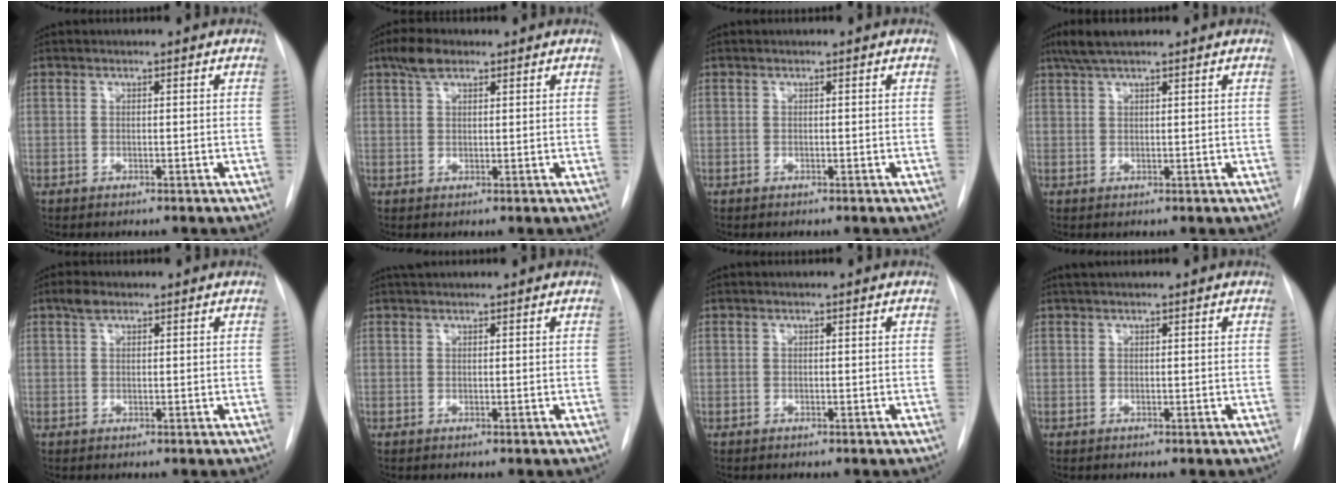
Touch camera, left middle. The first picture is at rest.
{"total": 3.5, "force": [2.3, 1.5, 2.1], "torque": [-0.047, 0.011, 0.044]}
{"total": 0.0}
{"total": 4.4, "force": [3.4, 0.6, 2.7], "torque": [-0.058, 0.017, 0.065]}
{"total": 1.7, "force": [1.1, 0.8, 0.9], "torque": [-0.021, 0.009, 0.020]}
{"total": 2.0, "force": [1.9, 0.3, 0.6], "torque": [-0.009, 0.022, 0.032]}
{"total": 0.0}
{"total": 1.5, "force": [1.3, 0.1, 0.8], "torque": [-0.014, 0.017, 0.023]}